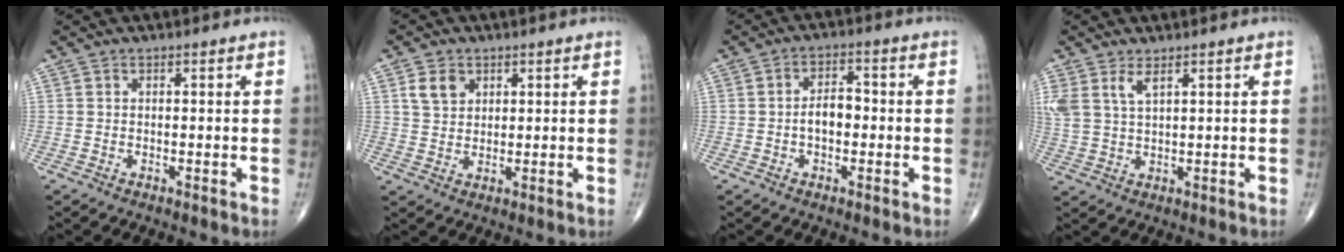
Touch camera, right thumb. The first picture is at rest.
{"total": 4.6, "force": [2.0, 3.4, 2.3], "torque": [-0.030, -0.005, 0.041]}
{"total": 5.8, "force": [-0.9, 3.2, 4.8], "torque": [-0.077, 0.024, -0.022]}
{"total": 5.1, "force": [2.9, 1.9, 3.8], "torque": [-0.089, -0.006, 0.066]}